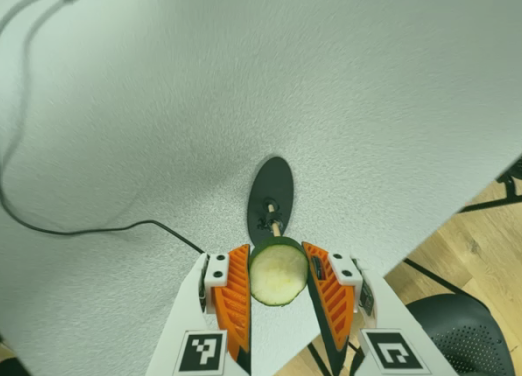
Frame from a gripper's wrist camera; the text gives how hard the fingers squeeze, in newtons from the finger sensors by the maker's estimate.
{"total": 12.5, "left": 13.0, "right": 12.1}